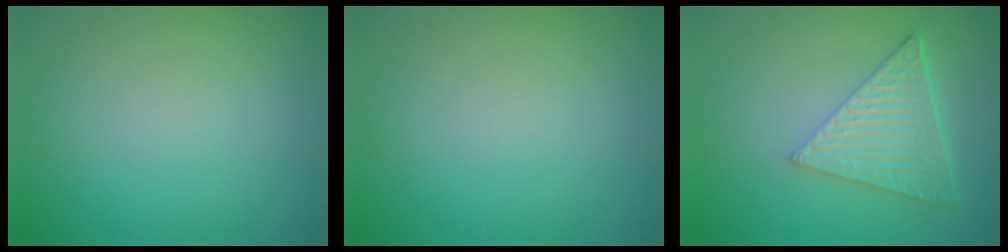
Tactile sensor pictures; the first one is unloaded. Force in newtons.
{"total": 0.0}
{"total": 6.7, "press": 4.8, "slide": 4.7}